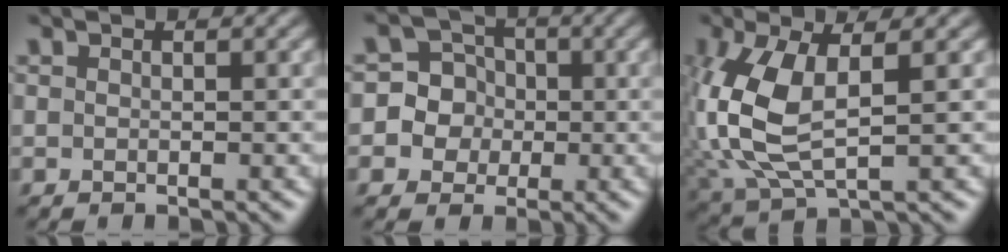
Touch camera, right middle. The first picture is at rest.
{"total": 7.3, "force": [0.3, 7.1, 1.7], "torque": [-0.037, 0.037, -0.012]}
{"total": 8.2, "force": [0.6, 4.1, 7.0], "torque": [-0.181, -0.002, 0.018]}